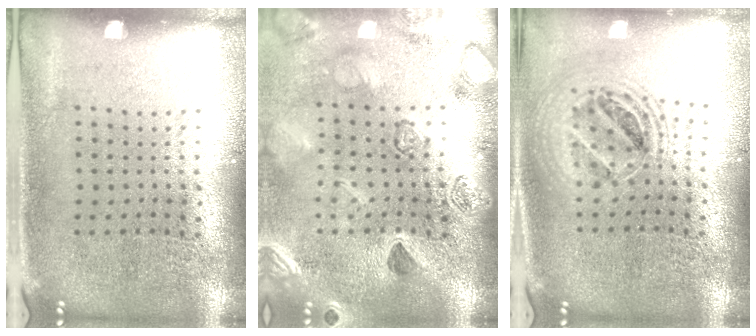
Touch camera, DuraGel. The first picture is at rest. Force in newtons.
{"total": 2.3, "press": 2.3, "slide": 0.2}
{"total": 1.9, "press": 1.6, "slide": 1.1}